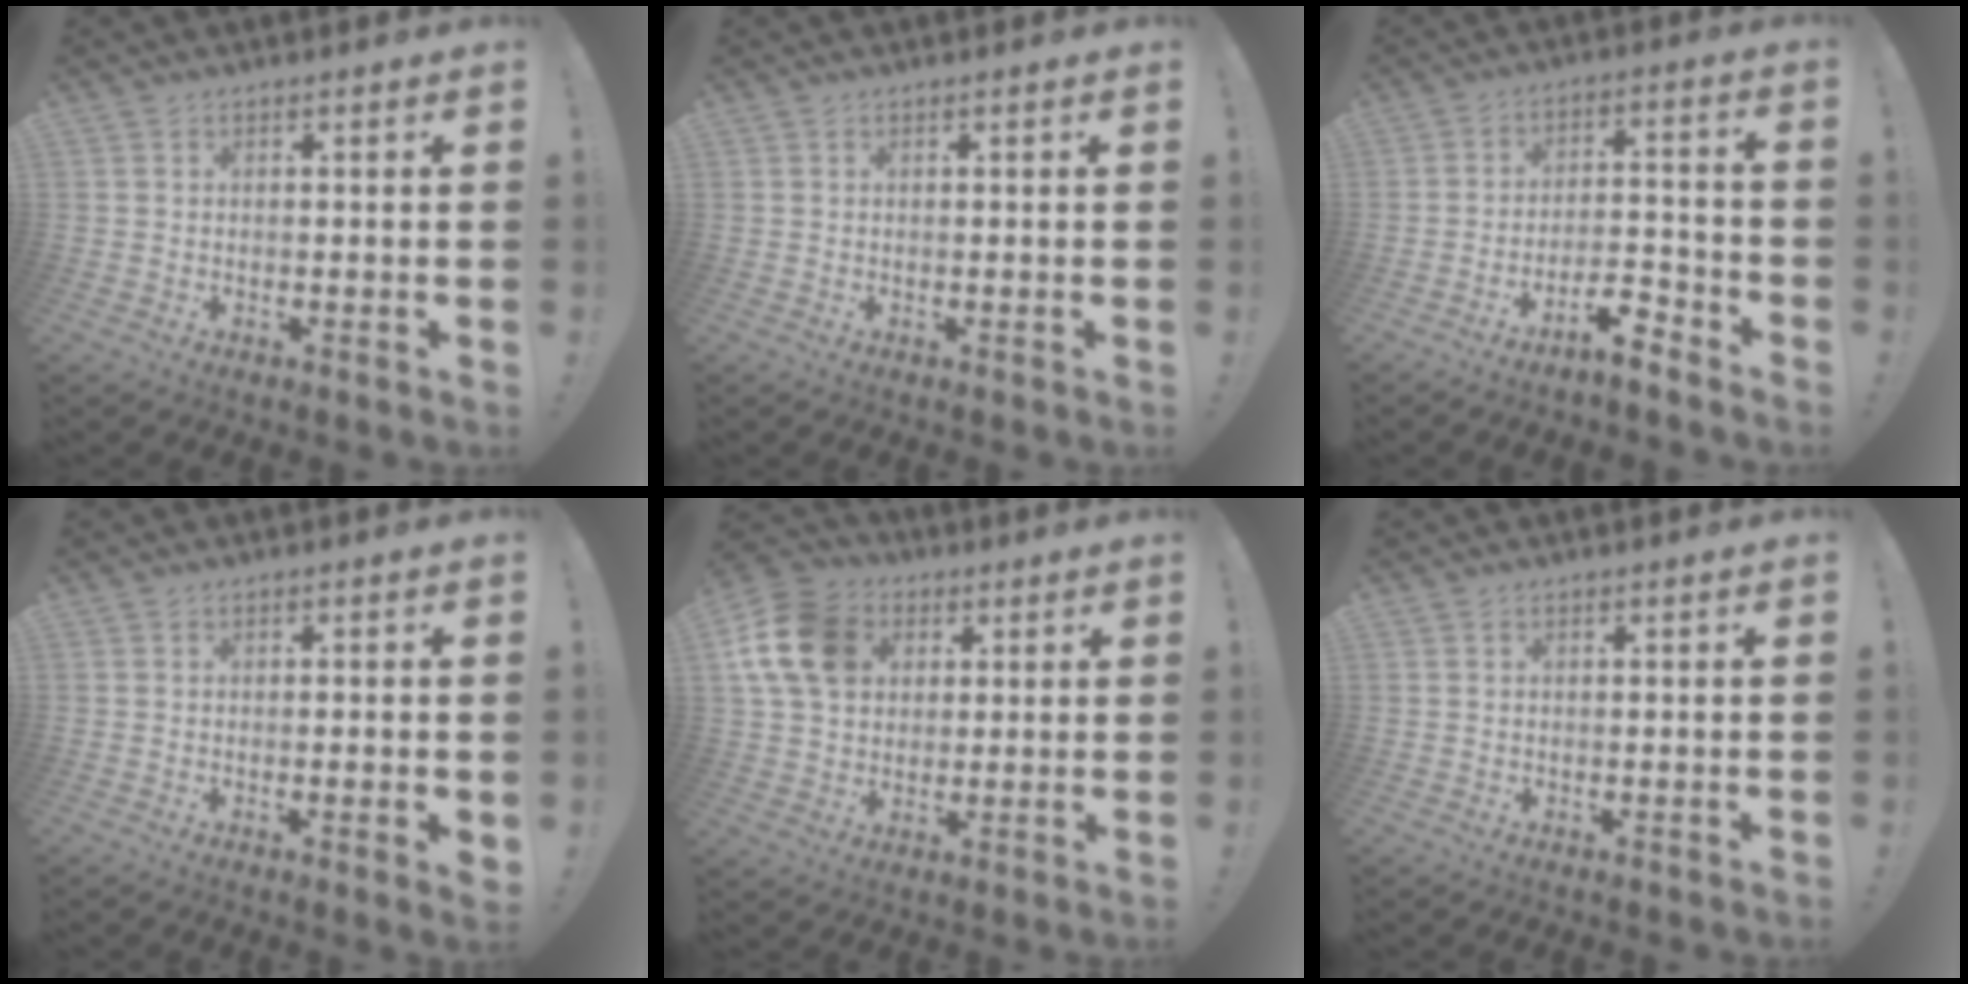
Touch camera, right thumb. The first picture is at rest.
{"total": 0.0}
{"total": 8.0, "force": [-6.4, 2.2, 4.3], "torque": [-0.058, 0.047, -0.112]}
{"total": 2.4, "force": [-0.2, 0.2, 2.4], "torque": [-0.036, -0.004, -0.003]}
{"total": 15.7, "force": [4.8, 12.4, 8.4], "torque": [-0.144, -0.004, 0.100]}
{"total": 0.0}